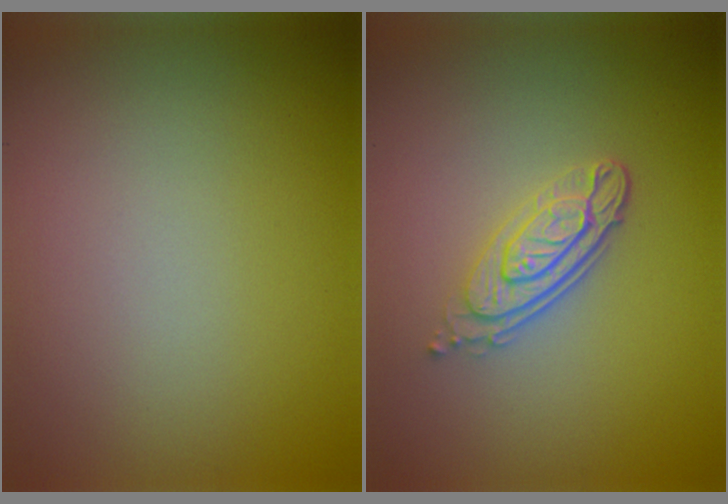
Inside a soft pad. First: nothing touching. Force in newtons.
{"total": 3.7, "press": 2.9, "slide": 2.4}